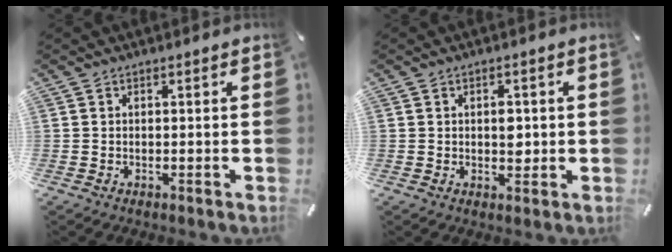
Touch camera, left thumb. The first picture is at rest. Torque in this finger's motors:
{"motor_torque": [0.54, 0.93, 0.22, -0.21, 0.03]}